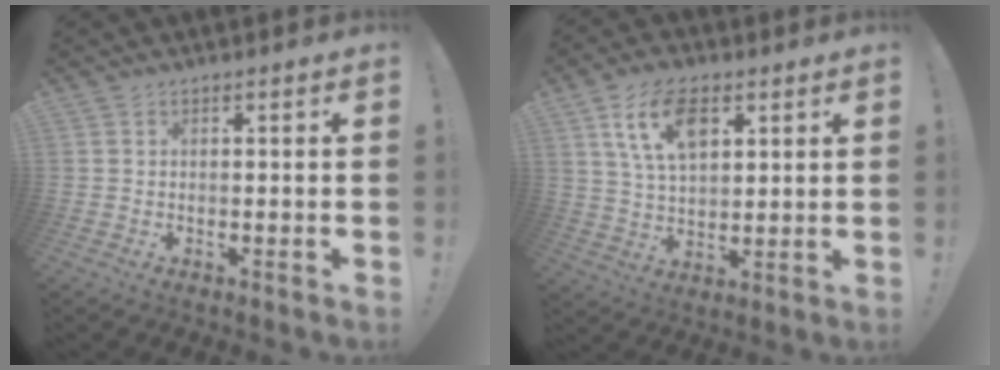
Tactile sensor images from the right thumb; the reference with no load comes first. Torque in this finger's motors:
{"motor_torque": [-0.29, 1.57, 0.15, 0.15, 0.04]}